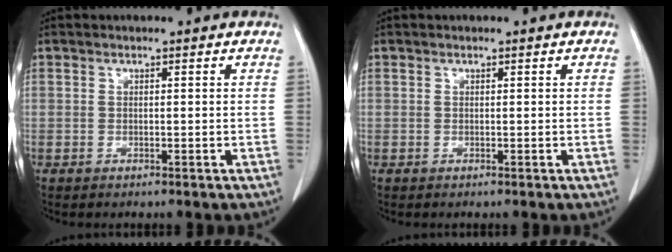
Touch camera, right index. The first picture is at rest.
{"total": 0.0}